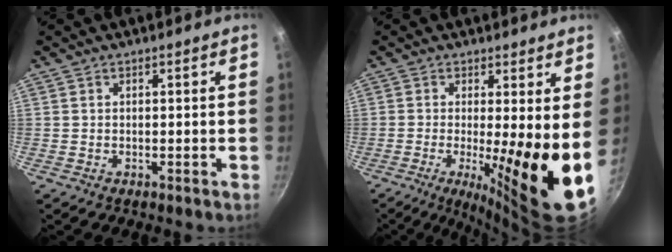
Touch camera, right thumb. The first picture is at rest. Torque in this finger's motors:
{"motor_torque": [2.48, 2.52, 1.82, -0.43, 0.30]}